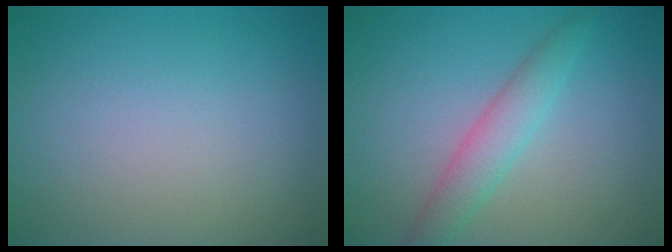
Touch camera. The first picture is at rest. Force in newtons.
{"total": 2.9, "press": 2.9, "slide": 0.1}